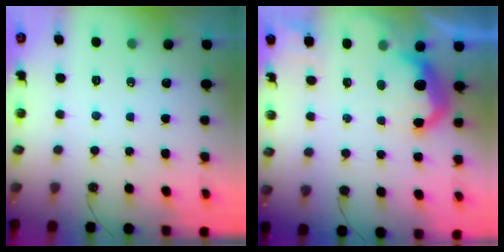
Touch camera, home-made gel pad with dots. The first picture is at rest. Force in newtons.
{"total": 10.4, "press": 10.4, "slide": 0.7}